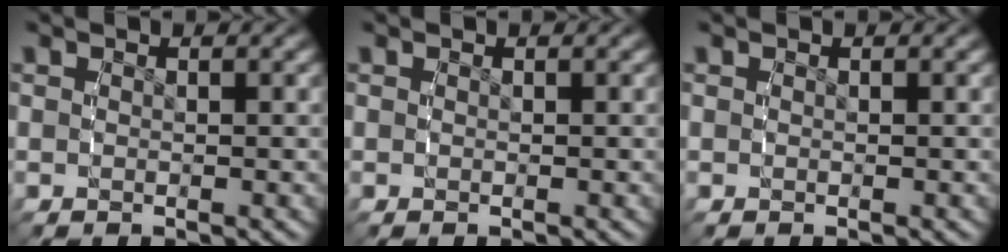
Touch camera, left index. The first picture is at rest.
{"total": 0.0}
{"total": 0.0}